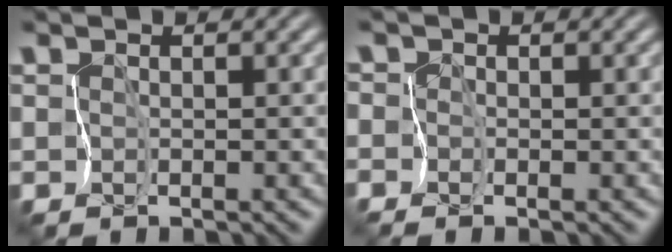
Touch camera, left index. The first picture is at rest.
{"total": 2.6, "force": [0.5, 2.4, 1.0], "torque": [-0.002, 0.025, -0.031]}